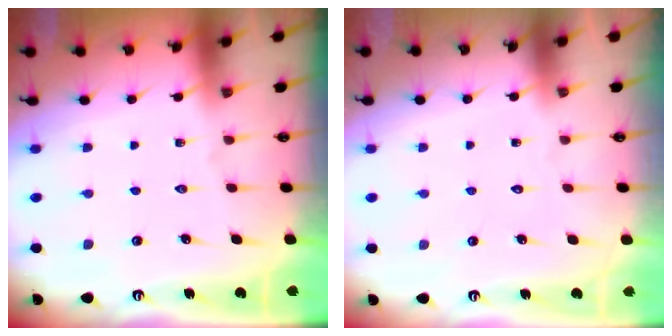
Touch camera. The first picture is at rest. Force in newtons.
{"total": 1.7, "press": 1.7, "slide": 0.1}